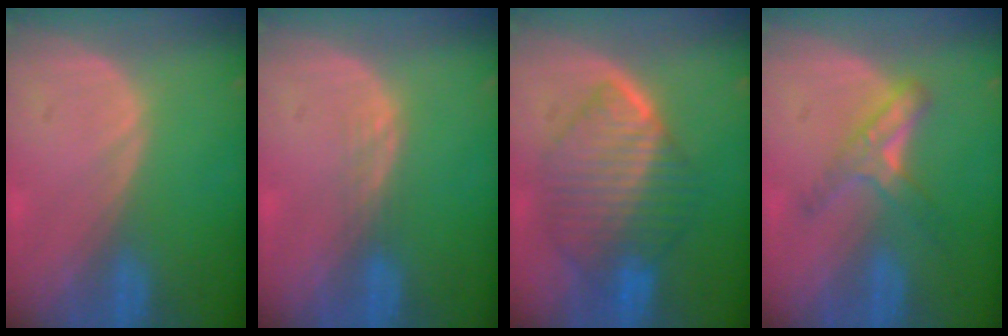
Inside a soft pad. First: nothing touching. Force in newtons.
{"total": 1.5, "press": 1.5, "slide": 0.3}
{"total": 9.5, "press": 9.5, "slide": 0.7}
{"total": 5.1, "press": 4.9, "slide": 1.6}